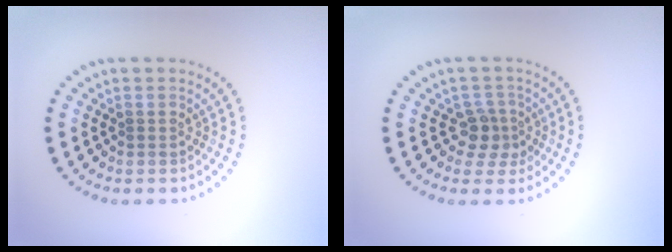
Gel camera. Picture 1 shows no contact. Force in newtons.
{"total": 2.4, "press": 1.9, "slide": 1.5}